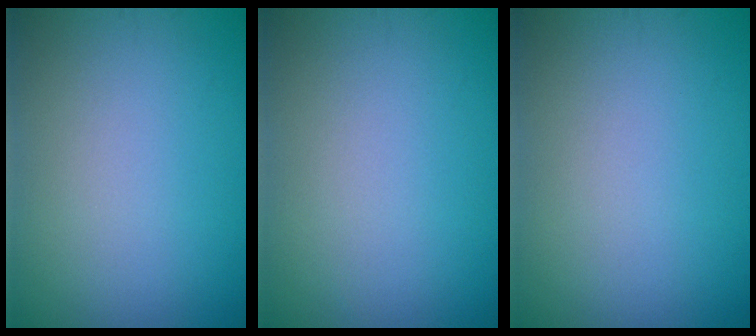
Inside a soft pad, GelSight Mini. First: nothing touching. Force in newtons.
{"total": 0.0}
{"total": 0.0}